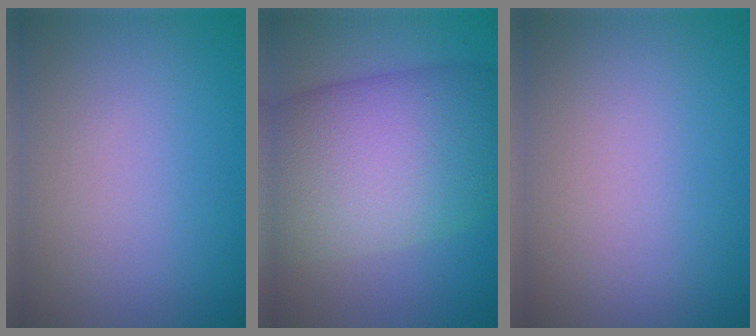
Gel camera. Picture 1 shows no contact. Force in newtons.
{"total": 14.4, "press": 14.4, "slide": 0.3}
{"total": 0.0}